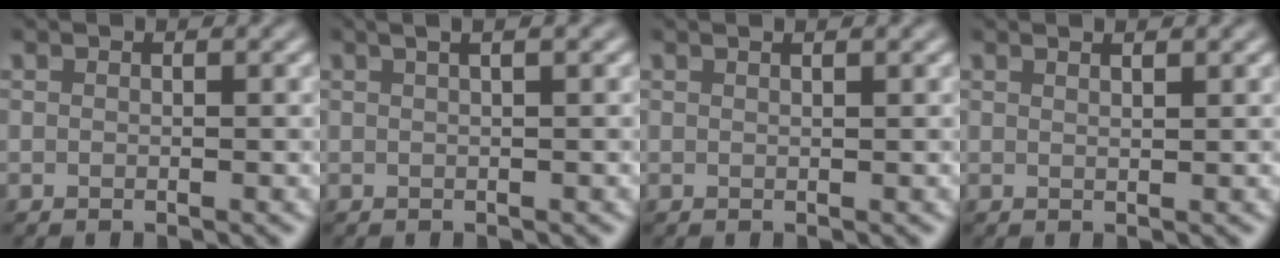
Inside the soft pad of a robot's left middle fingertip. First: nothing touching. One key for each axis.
{"total": 4.2, "fx": 2.0, "fy": 2.1, "fz": 3.0, "tx": -0.009, "ty": 0.025, "tz": -0.007}
{"total": 0.9, "fx": 0.6, "fy": 0.3, "fz": 0.5, "tx": 0.000, "ty": -0.002, "tz": -0.001}
{"total": 1.1, "fx": 0.8, "fy": 0.3, "fz": 0.6, "tx": 0.001, "ty": -0.001, "tz": 0.002}